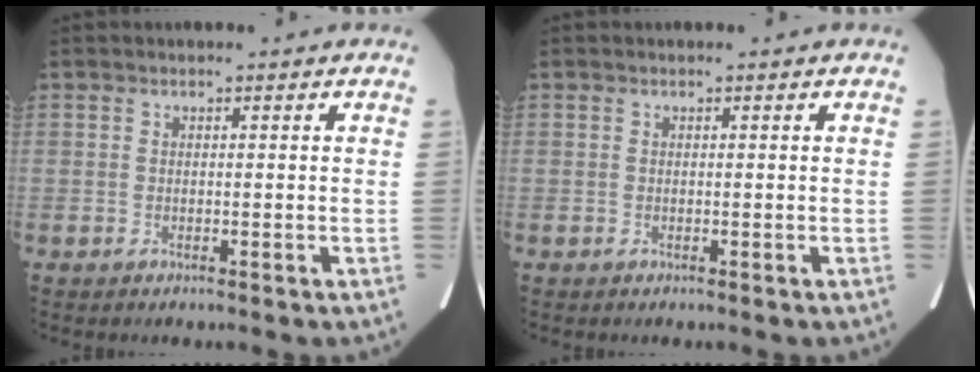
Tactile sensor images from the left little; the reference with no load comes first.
{"total": 0.0}